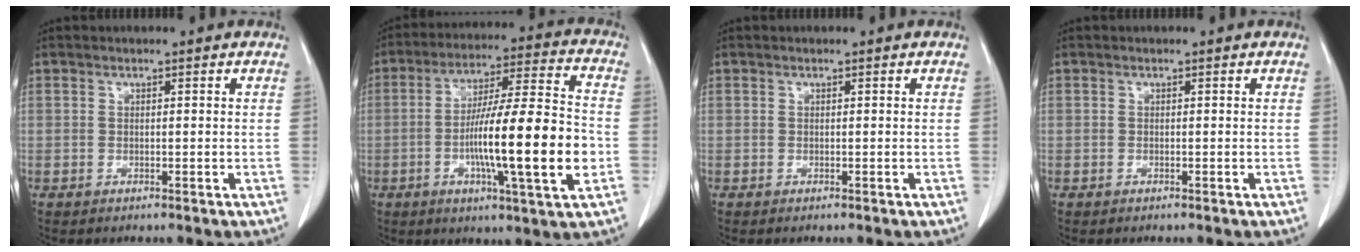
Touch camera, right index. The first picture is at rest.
{"total": 18.0, "force": [-3.7, 0.9, 17.6], "torque": [-0.295, -0.003, -0.063]}
{"total": 0.0}
{"total": 0.0}